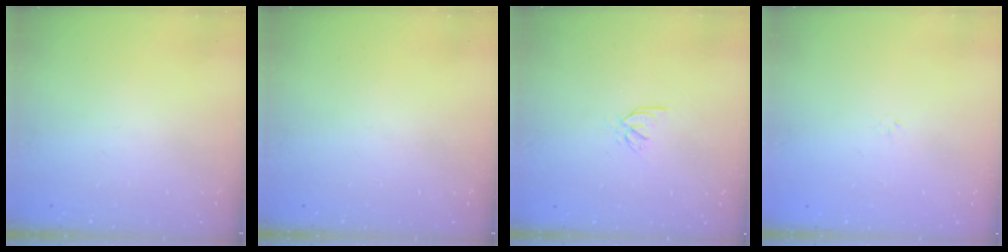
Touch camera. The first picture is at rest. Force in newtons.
{"total": 0.0}
{"total": 2.1, "press": 2.0, "slide": 0.5}
{"total": 1.2, "press": 1.2, "slide": 0.4}